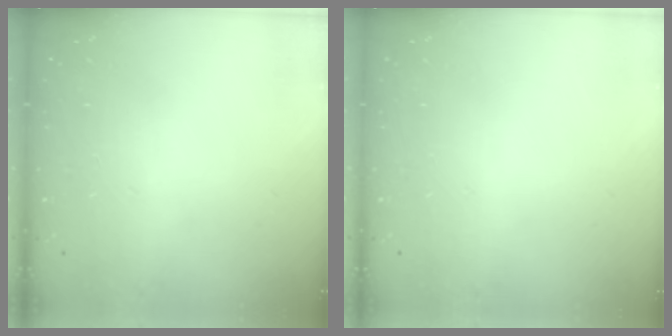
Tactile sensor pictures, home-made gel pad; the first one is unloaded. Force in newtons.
{"total": 0.0}